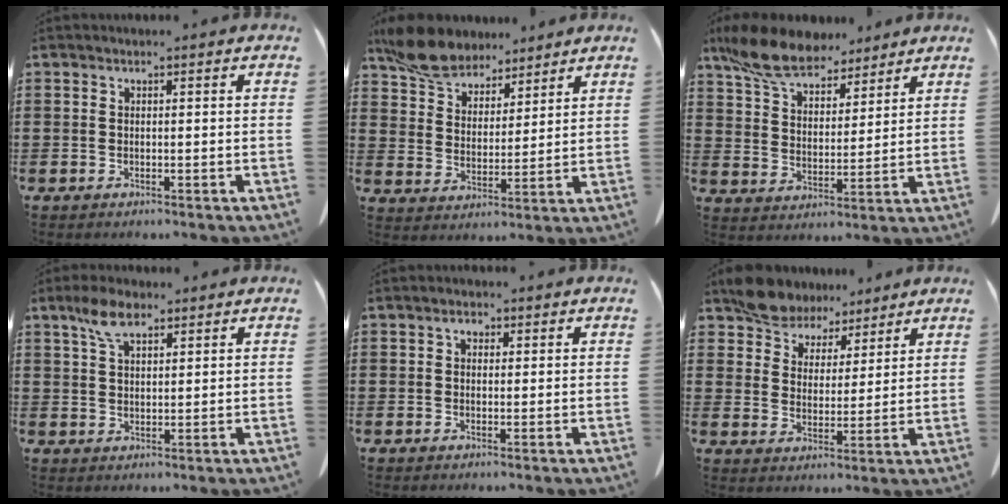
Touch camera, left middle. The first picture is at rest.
{"total": 8.6, "force": [7.6, 3.2, 2.5], "torque": [-0.082, -0.021, 0.146]}
{"total": 9.7, "force": [8.2, 3.3, 4.0], "torque": [-0.111, -0.022, 0.156]}
{"total": 5.3, "force": [3.3, 2.2, 3.6], "torque": [-0.079, 0.006, 0.061]}
{"total": 1.4, "force": [0.7, 0.9, 0.9], "torque": [-0.020, 0.005, 0.013]}
{"total": 7.1, "force": [6.4, 2.9, 0.7], "torque": [-0.047, -0.017, 0.126]}